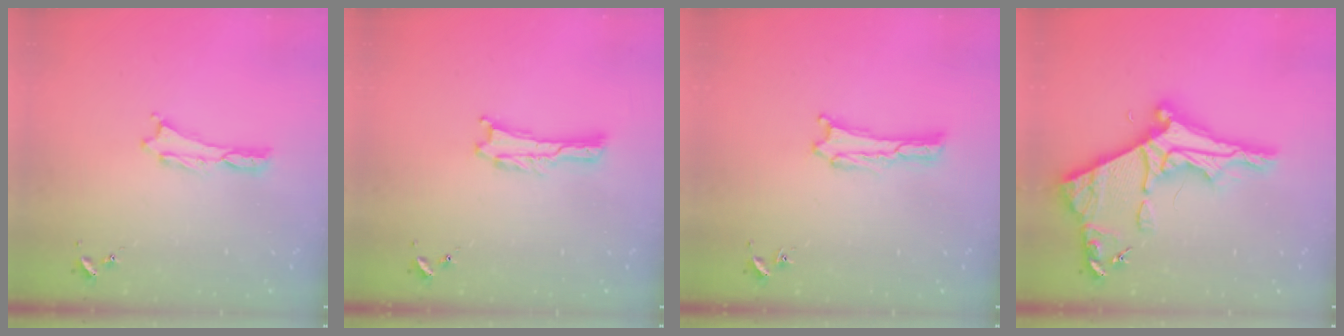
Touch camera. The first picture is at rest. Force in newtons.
{"total": 0.0}
{"total": 0.9, "press": 0.9, "slide": 0.0}
{"total": 10.1, "press": 10.1, "slide": 1.0}